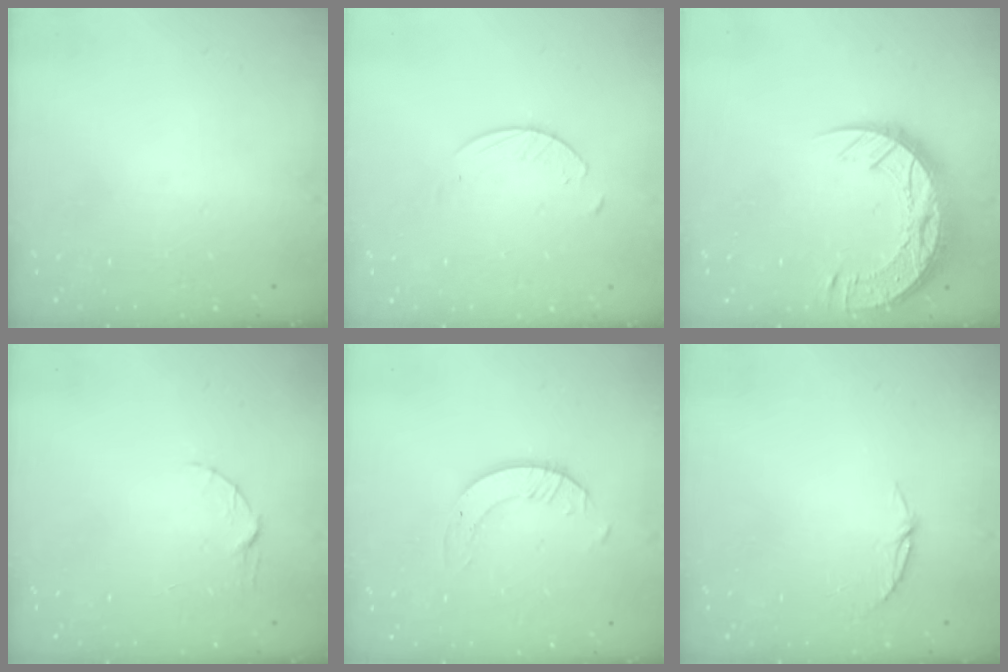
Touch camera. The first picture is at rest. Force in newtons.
{"total": 4.3, "press": 4.3, "slide": 0.5}
{"total": 16.8, "press": 16.7, "slide": 1.1}
{"total": 3.8, "press": 3.8, "slide": 0.4}
{"total": 2.3, "press": 2.3, "slide": 0.2}
{"total": 4.2, "press": 4.2, "slide": 0.5}